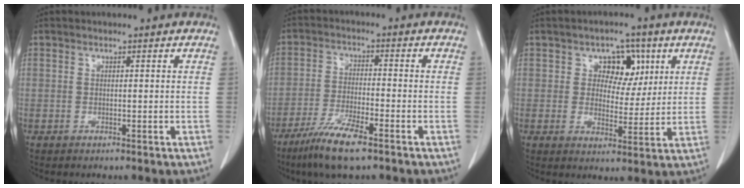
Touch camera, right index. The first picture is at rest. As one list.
[{"total": 8.6, "force": [-5.9, 1.0, 6.3], "torque": [-0.125, -0.020, -0.108]}, {"total": 6.4, "force": [2.5, 4.6, 3.7], "torque": [-0.040, 0.010, 0.037]}]